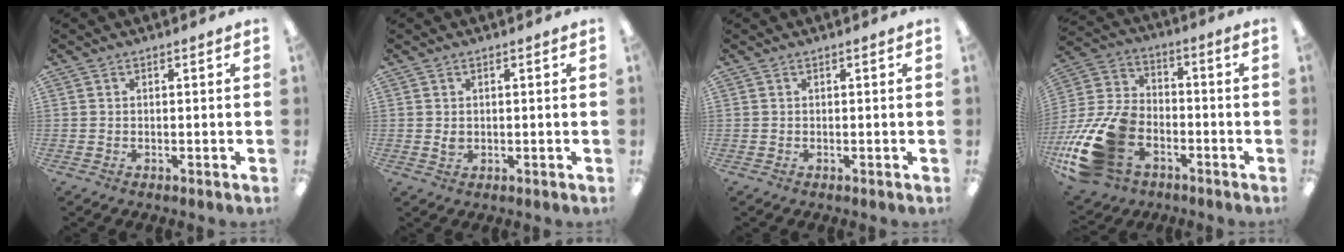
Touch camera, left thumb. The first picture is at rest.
{"total": 1.5, "force": [0.4, 1.1, 1.0], "torque": [-0.013, 0.001, 0.004]}
{"total": 0.0}
{"total": 18.7, "force": [-7.9, 11.9, 12.1], "torque": [-0.265, 0.041, -0.134]}